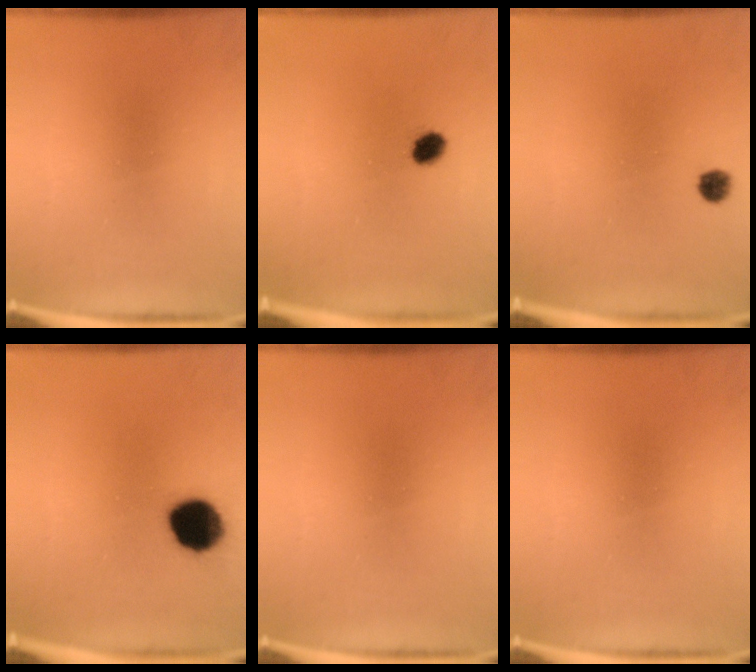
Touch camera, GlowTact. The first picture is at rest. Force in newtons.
{"total": 3.5}
{"total": 2.2}
{"total": 12.1}
{"total": 0.0}
{"total": 0.0}